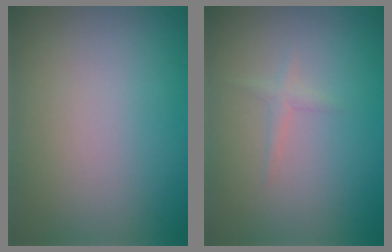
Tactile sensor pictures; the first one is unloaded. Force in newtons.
{"total": 0.9, "press": 0.8, "slide": 0.0}